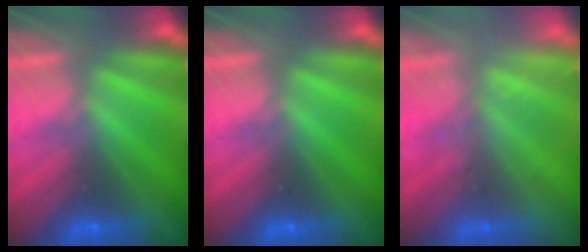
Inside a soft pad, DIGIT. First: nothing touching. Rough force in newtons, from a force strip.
{"total": 0.0}
{"total": 2.1}